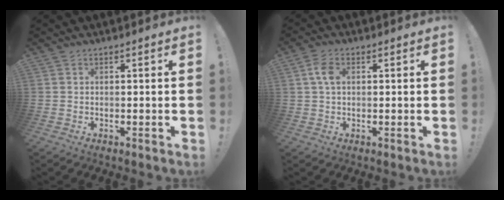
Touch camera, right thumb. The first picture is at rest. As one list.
[{"total": 4.8, "force": [1.0, 2.9, 3.7], "torque": [-0.078, 0.006, 0.018]}]